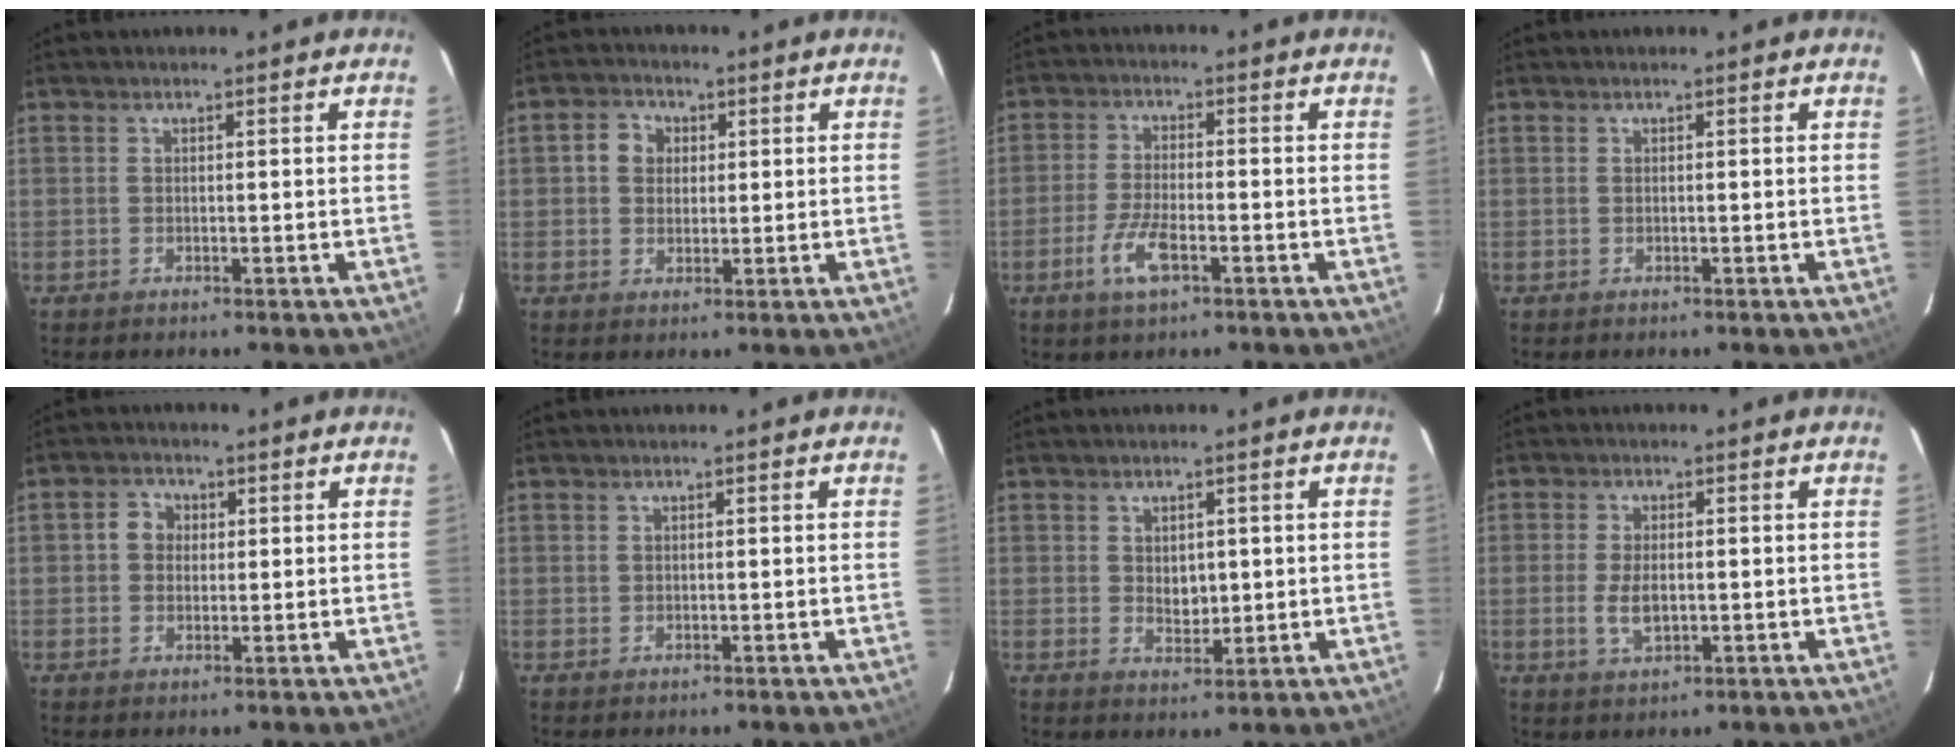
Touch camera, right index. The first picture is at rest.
{"total": 4.4, "force": [0.9, 3.9, 1.7], "torque": [-0.029, 0.020, 0.014]}
{"total": 6.5, "force": [-3.2, 2.1, 5.2], "torque": [-0.118, -0.007, -0.062]}
{"total": 0.0}
{"total": 3.5, "force": [0.4, 3.2, 1.3], "torque": [-0.020, 0.015, 0.003]}
{"total": 0.0}
{"total": 3.6, "force": [0.4, 2.6, 2.5], "torque": [-0.037, -0.002, 0.011]}
{"total": 4.4, "force": [-0.8, 2.1, 3.8], "torque": [-0.078, -0.006, -0.013]}